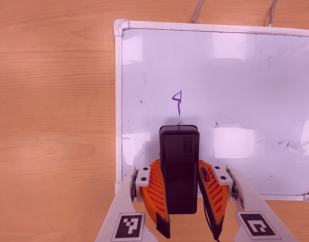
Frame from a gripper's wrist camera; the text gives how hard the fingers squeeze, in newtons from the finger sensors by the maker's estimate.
{"total": 8.0, "left": 7.0, "right": 9.0}